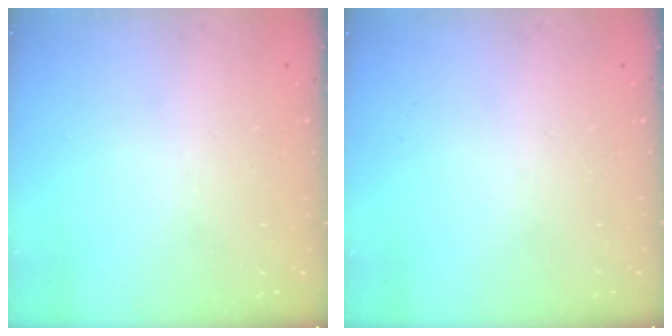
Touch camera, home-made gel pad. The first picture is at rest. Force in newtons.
{"total": 0.0}